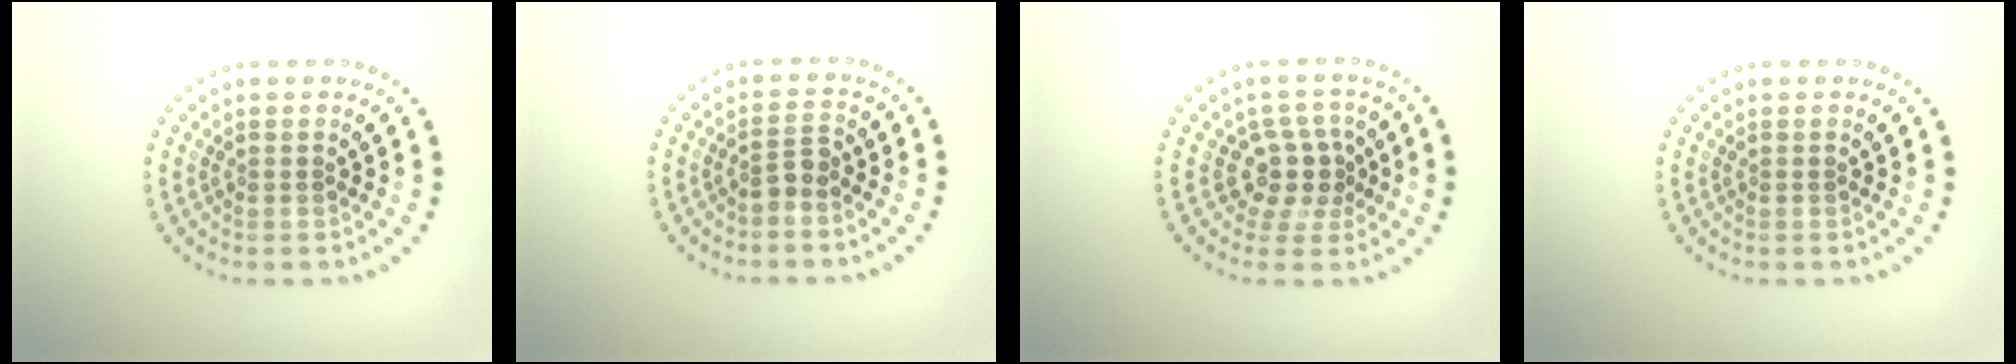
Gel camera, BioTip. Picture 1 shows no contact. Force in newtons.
{"total": 1.4, "press": 1.0, "slide": 1.0}
{"total": 3.1, "press": 2.4, "slide": 2.0}
{"total": 0.0}